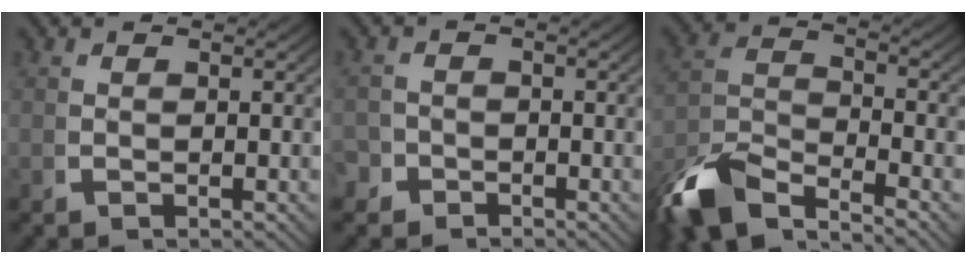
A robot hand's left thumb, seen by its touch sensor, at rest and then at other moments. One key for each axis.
{"total": 2.4, "fx": -2.1, "fy": 1.2, "fz": -0.1, "tx": -0.002, "ty": -0.019, "tz": -0.032}
{"total": 9.0, "fx": -4.6, "fy": 5.5, "fz": 5.5, "tx": -0.130, "ty": -0.037, "tz": -0.068}